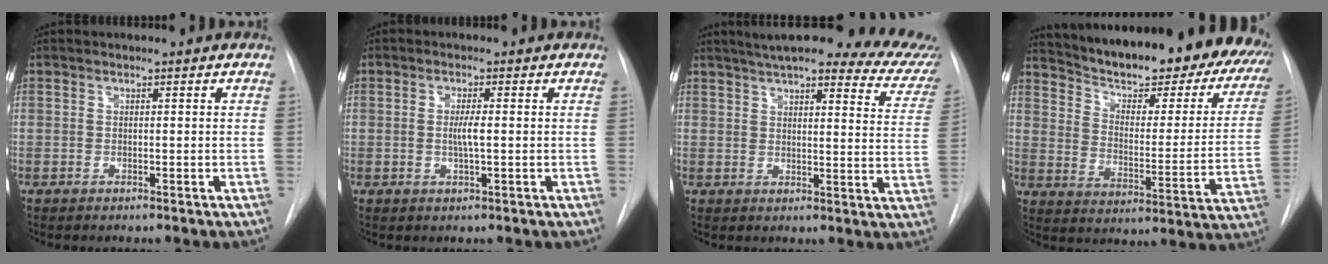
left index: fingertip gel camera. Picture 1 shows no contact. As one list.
[{"total": 2.3, "force": [0.0, 0.0, 2.3], "torque": [-0.047, -0.002, -0.001]}, {"total": 23.0, "force": [19.9, 4.1, 10.7], "torque": [-0.138, -0.027, 0.221]}, {"total": 30.8, "force": [26.2, 8.1, 14.1], "torque": [-0.216, -0.060, 0.327]}]